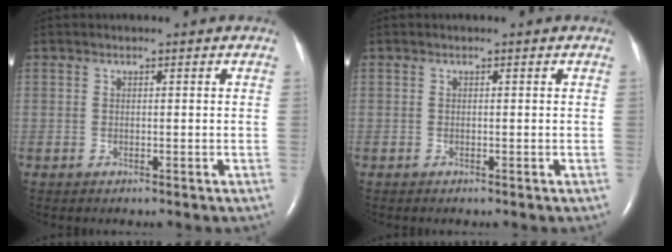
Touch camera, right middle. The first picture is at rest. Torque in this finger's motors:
{"motor_torque": [-0.01, -0.24, 0.01, 0.00]}